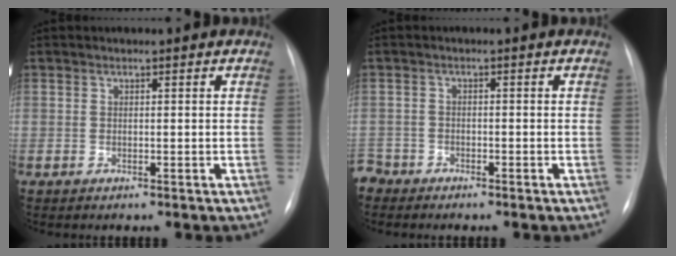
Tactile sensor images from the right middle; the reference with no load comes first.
{"total": 2.7, "force": [-2.4, 1.2, -0.4], "torque": [0.008, 0.000, -0.048]}